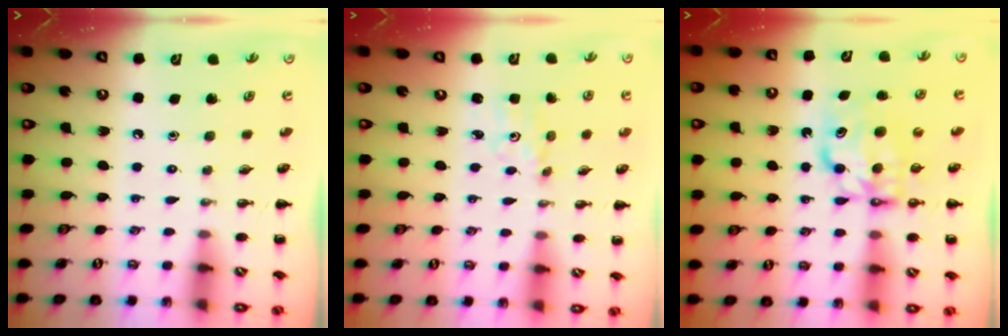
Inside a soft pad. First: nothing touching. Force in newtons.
{"total": 2.0, "press": 1.9, "slide": 0.7}
{"total": 6.8, "press": 6.7, "slide": 0.5}